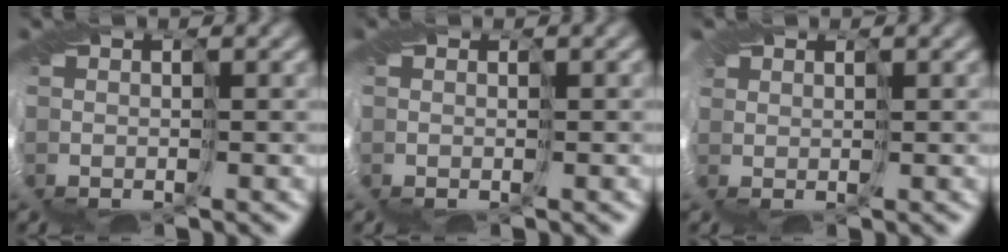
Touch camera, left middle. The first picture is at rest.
{"total": 0.0}
{"total": 1.9, "force": [0.1, -0.9, -1.7], "torque": [0.009, -0.004, 0.025]}